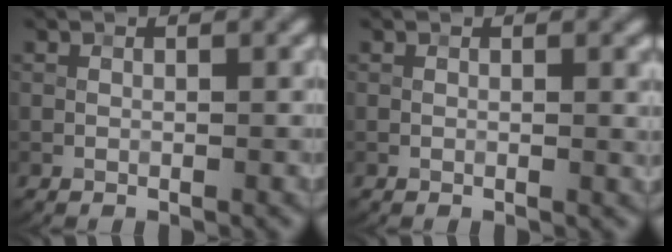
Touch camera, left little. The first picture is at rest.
{"total": 0.8, "force": [0.1, 0.2, 0.8], "torque": [-0.008, -0.001, 0.001]}